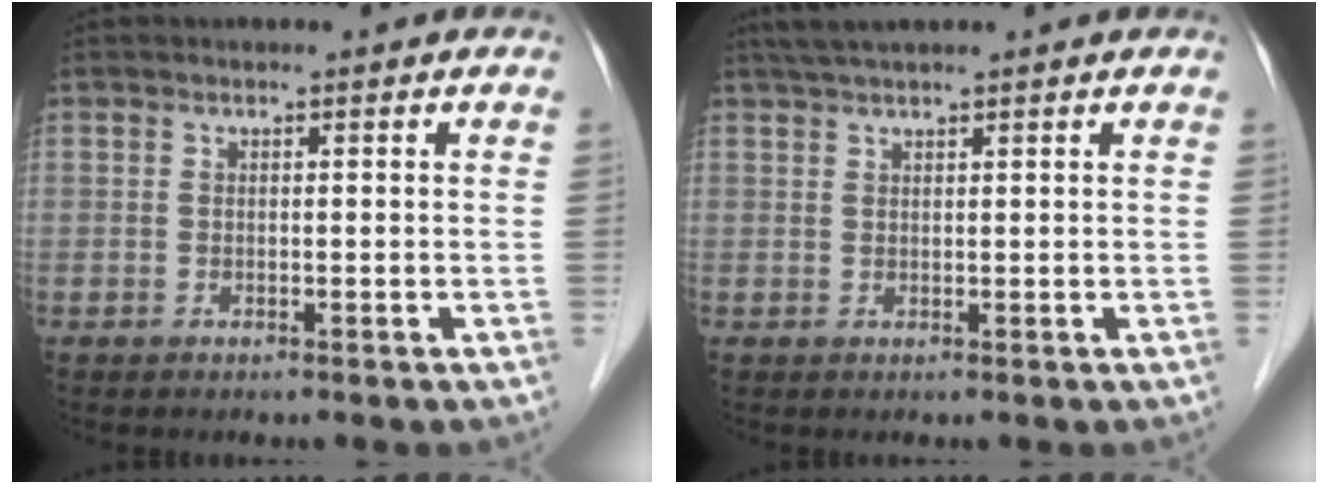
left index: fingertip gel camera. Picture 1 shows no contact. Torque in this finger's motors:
{"motor_torque": [0.28, -0.11, 0.27, 0.06]}